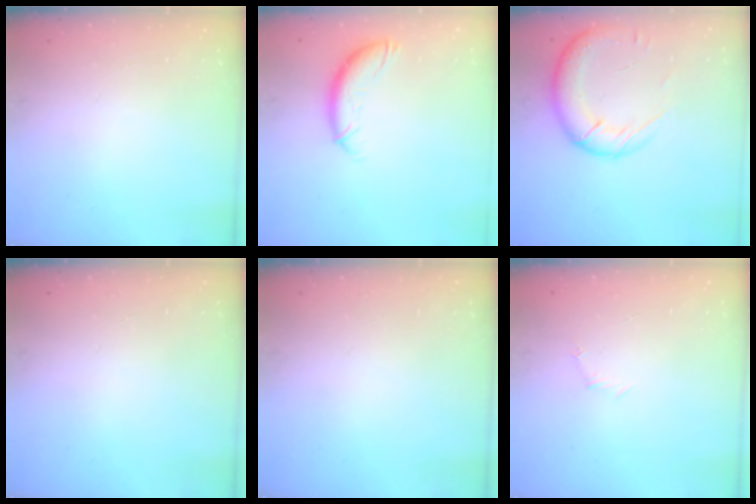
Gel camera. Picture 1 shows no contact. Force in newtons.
{"total": 10.5, "press": 10.5, "slide": 0.7}
{"total": 18.0, "press": 17.4, "slide": 4.4}
{"total": 0.0}
{"total": 0.0}
{"total": 3.9, "press": 3.7, "slide": 1.0}